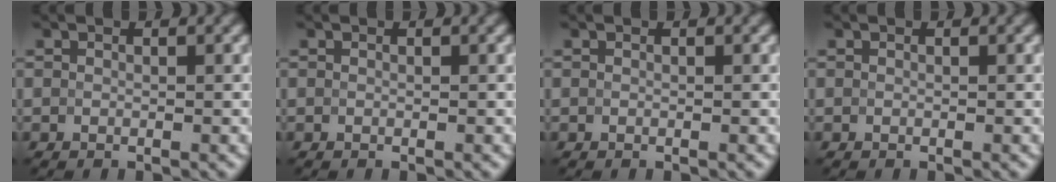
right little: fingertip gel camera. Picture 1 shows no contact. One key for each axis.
{"total": 0.0}
{"total": 0.0}
{"total": 0.0}